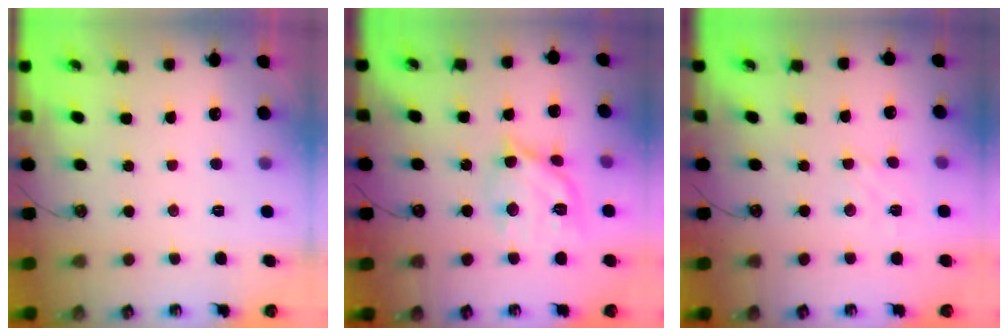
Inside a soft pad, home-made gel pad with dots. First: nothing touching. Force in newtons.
{"total": 14.2, "press": 14.2, "slide": 1.1}
{"total": 1.8, "press": 1.7, "slide": 0.5}